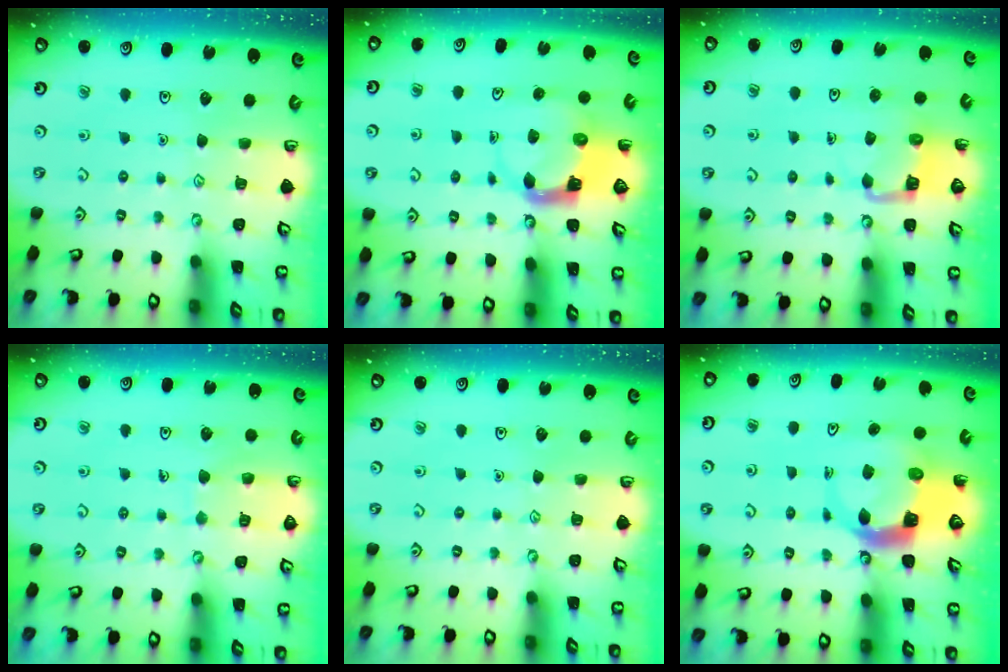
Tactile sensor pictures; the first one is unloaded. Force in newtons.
{"total": 3.9, "press": 3.8, "slide": 0.6}
{"total": 4.1, "press": 4.1, "slide": 0.2}
{"total": 5.1, "press": 5.0, "slide": 0.4}
{"total": 0.0}
{"total": 6.1, "press": 6.0, "slide": 1.0}